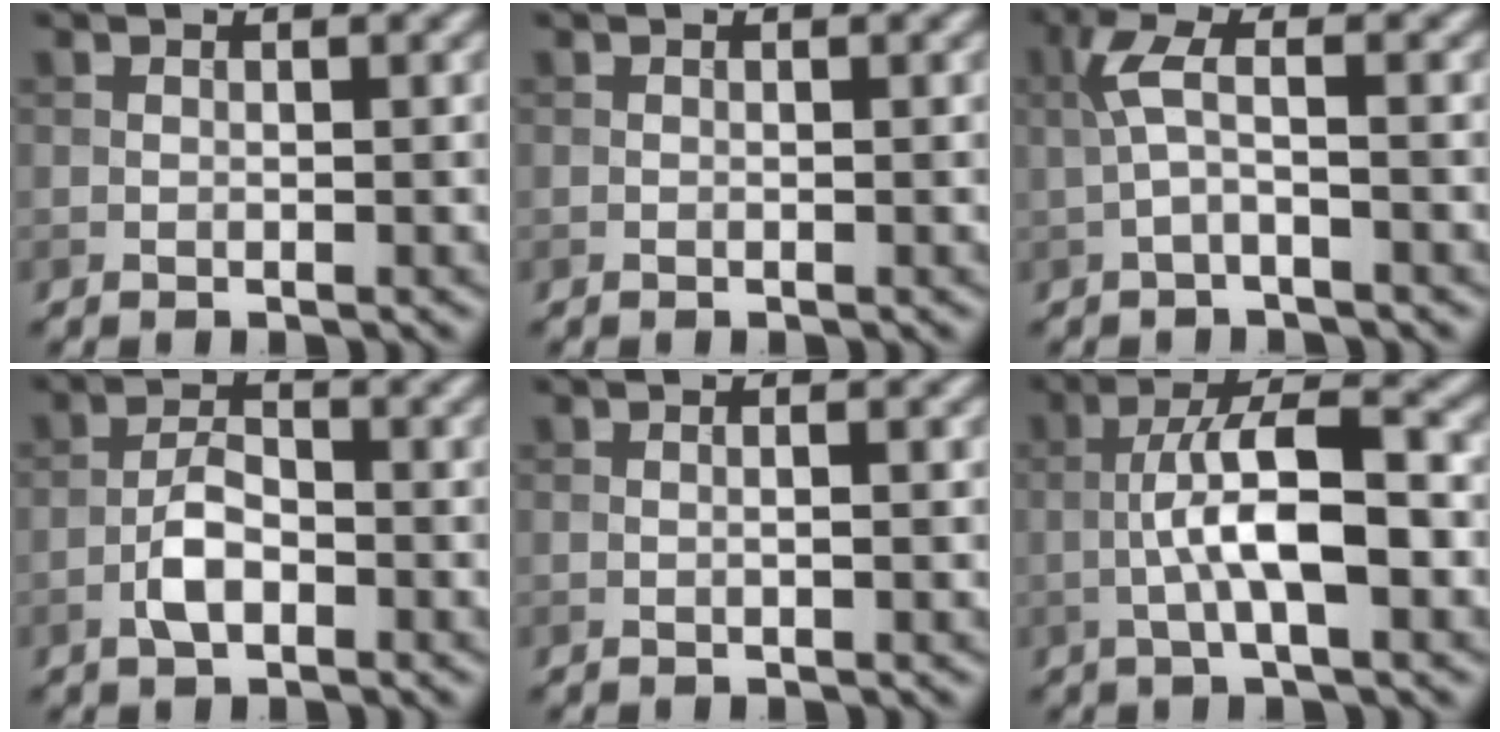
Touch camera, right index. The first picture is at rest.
{"total": 0.0}
{"total": 2.6, "force": [-0.1, 0.6, 2.5], "torque": [-0.059, 0.011, -0.009]}
{"total": 3.0, "force": [-1.3, 1.4, 2.3], "torque": [-0.042, 0.007, -0.031]}
{"total": 0.8, "force": [0.0, 0.1, 0.8], "torque": [-0.012, -0.005, 0.001]}
{"total": 7.1, "force": [-1.5, 2.0, 6.7], "torque": [-0.118, 0.015, -0.027]}